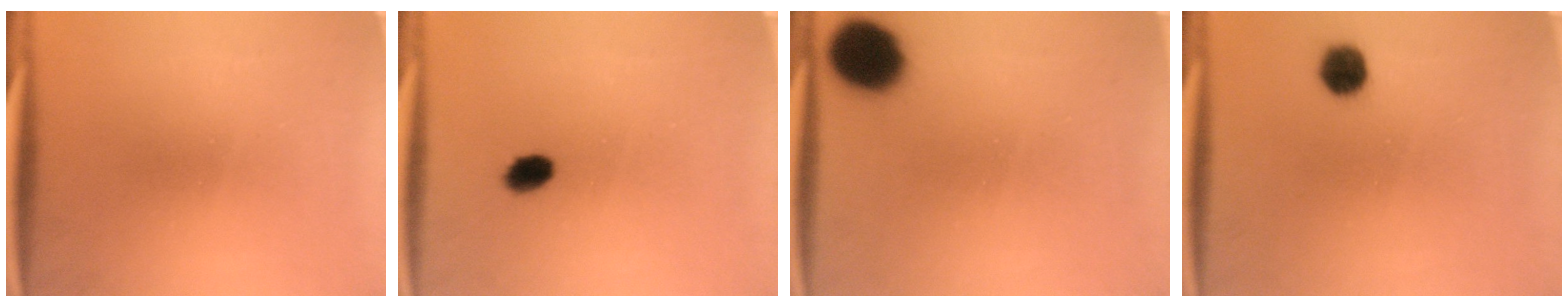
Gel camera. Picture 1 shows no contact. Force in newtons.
{"total": 3.2}
{"total": 12.0}
{"total": 4.7}